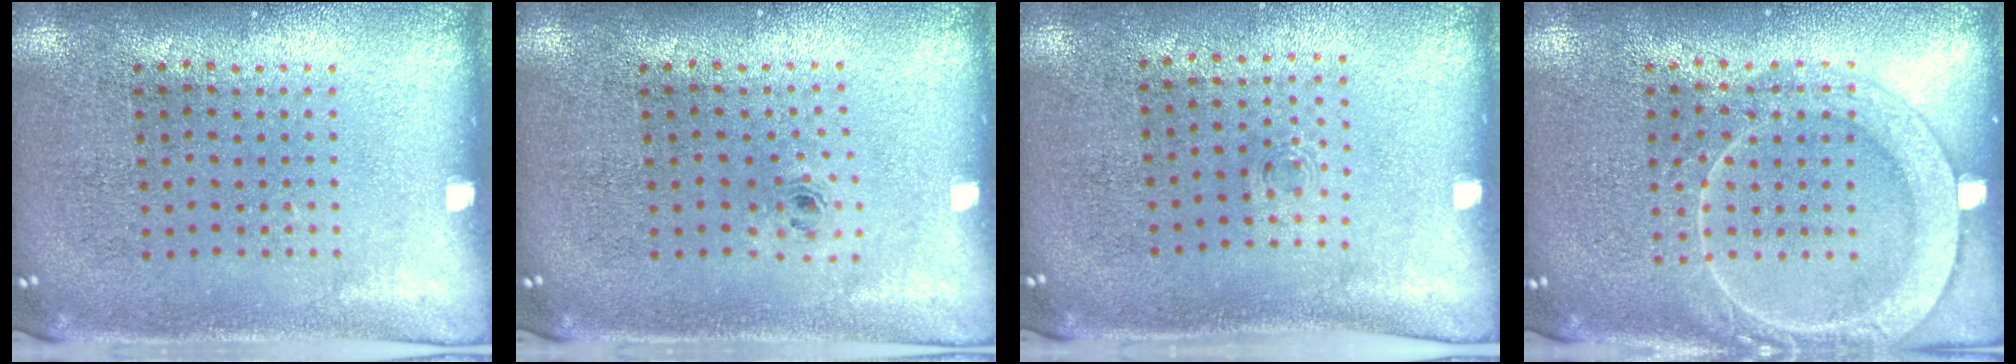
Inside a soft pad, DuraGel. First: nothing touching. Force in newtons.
{"total": 0.6, "press": 0.3, "slide": 0.6}
{"total": 0.5, "press": 0.2, "slide": 0.5}
{"total": 3.1, "press": 3.1, "slide": 0.4}